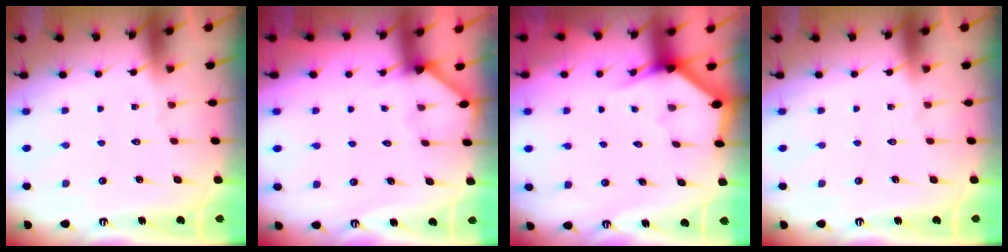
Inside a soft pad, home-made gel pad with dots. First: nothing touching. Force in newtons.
{"total": 2.3, "press": 2.3, "slide": 0.3}
{"total": 3.5, "press": 3.5, "slide": 0.1}
{"total": 0.0}